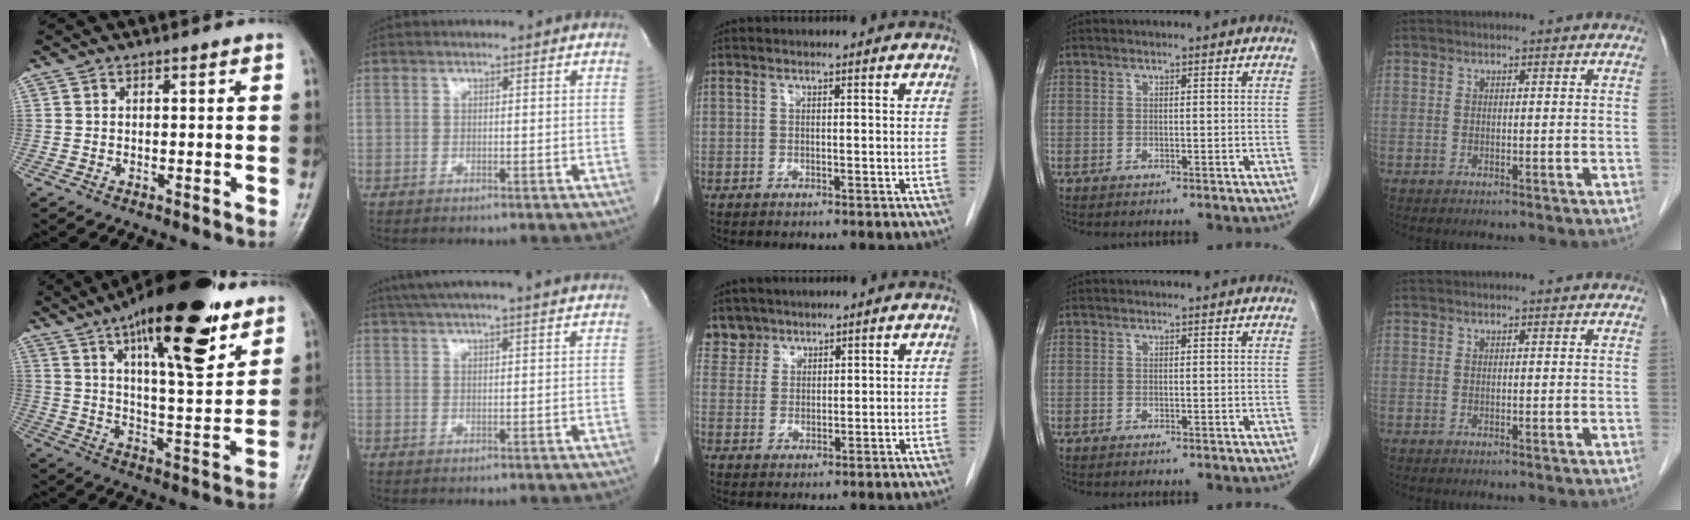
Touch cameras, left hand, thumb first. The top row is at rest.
{"thumb": {"total": 23.7, "force": [14.0, 7.3, 17.7], "torque": [-0.251, -0.051, 0.219]}, "index": {"total": 13.8, "force": [12.0, -0.2, 6.7], "torque": [-0.118, 0.025, 0.156]}, "middle": {"total": 4.2, "force": [3.5, 2.3, -0.5], "torque": [0.021, 0.004, 0.067]}}